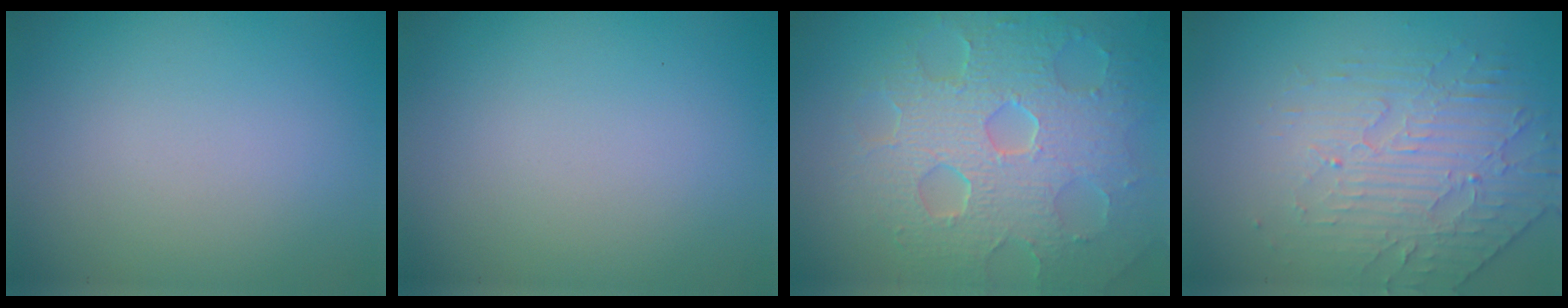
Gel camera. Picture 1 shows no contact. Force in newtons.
{"total": 0.0}
{"total": 8.8, "press": 6.2, "slide": 6.3}
{"total": 4.5, "press": 3.3, "slide": 3.0}